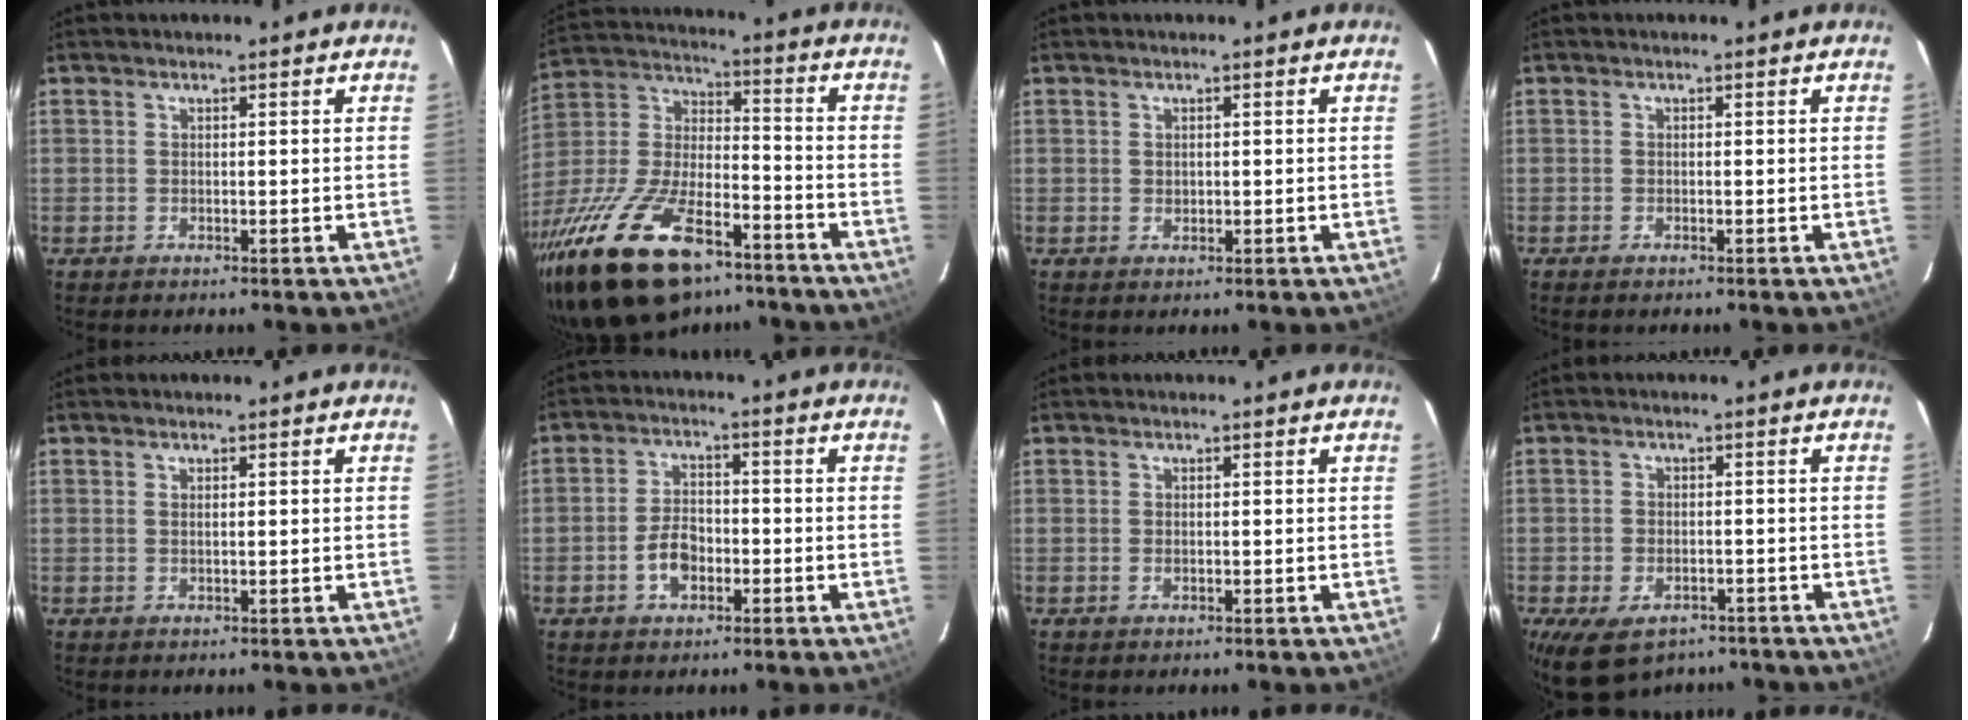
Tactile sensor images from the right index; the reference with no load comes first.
{"total": 28.6, "force": [-19.0, 12.3, 17.6], "torque": [-0.356, -0.019, -0.312]}
{"total": 0.7, "force": [0.2, 0.7, 0.2], "torque": [-0.001, 0.002, 0.005]}
{"total": 0.8, "force": [-0.6, 0.2, 0.4], "torque": [-0.009, -0.002, -0.012]}
{"total": 0.7, "force": [0.2, 0.2, 0.6], "torque": [-0.012, 0.002, 0.004]}
{"total": 5.7, "force": [-2.2, 3.5, 4.0], "torque": [-0.081, 0.012, -0.035]}
{"total": 2.3, "force": [2.0, -1.3, 0.1], "torque": [-0.007, -0.032, 0.009]}
{"total": 10.2, "force": [-6.6, 6.0, 5.0], "torque": [-0.111, -0.014, -0.093]}